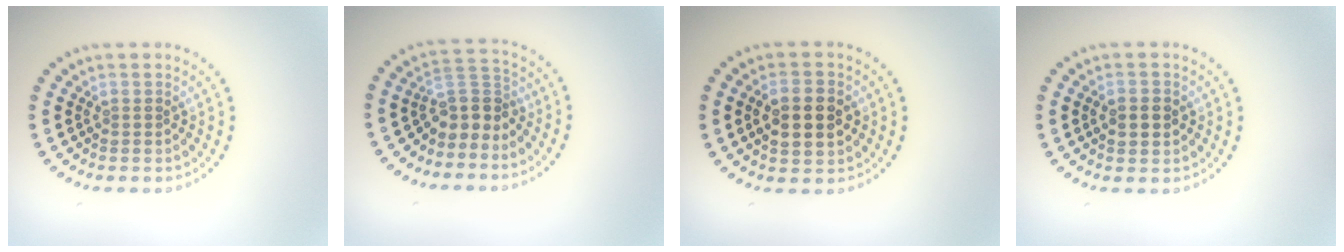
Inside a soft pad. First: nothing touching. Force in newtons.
{"total": 3.1, "press": 2.4, "slide": 1.9}
{"total": 3.8, "press": 3.8, "slide": 0.2}
{"total": 2.2, "press": 2.1, "slide": 0.3}